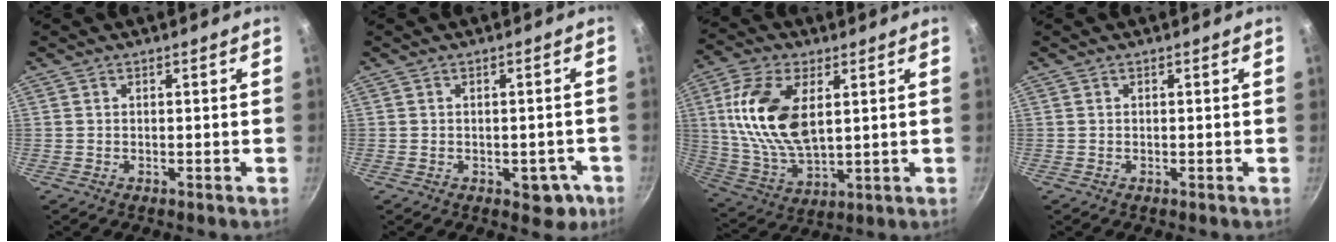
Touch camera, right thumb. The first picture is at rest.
{"total": 4.9, "force": [-1.8, 3.2, 3.2], "torque": [-0.013, 0.015, -0.012]}
{"total": 16.6, "force": [3.8, 8.9, 13.5], "torque": [-0.257, -0.010, 0.082]}
{"total": 0.0}